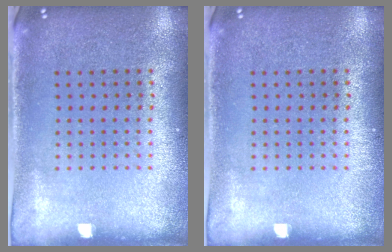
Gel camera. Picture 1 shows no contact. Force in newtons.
{"total": 0.0}